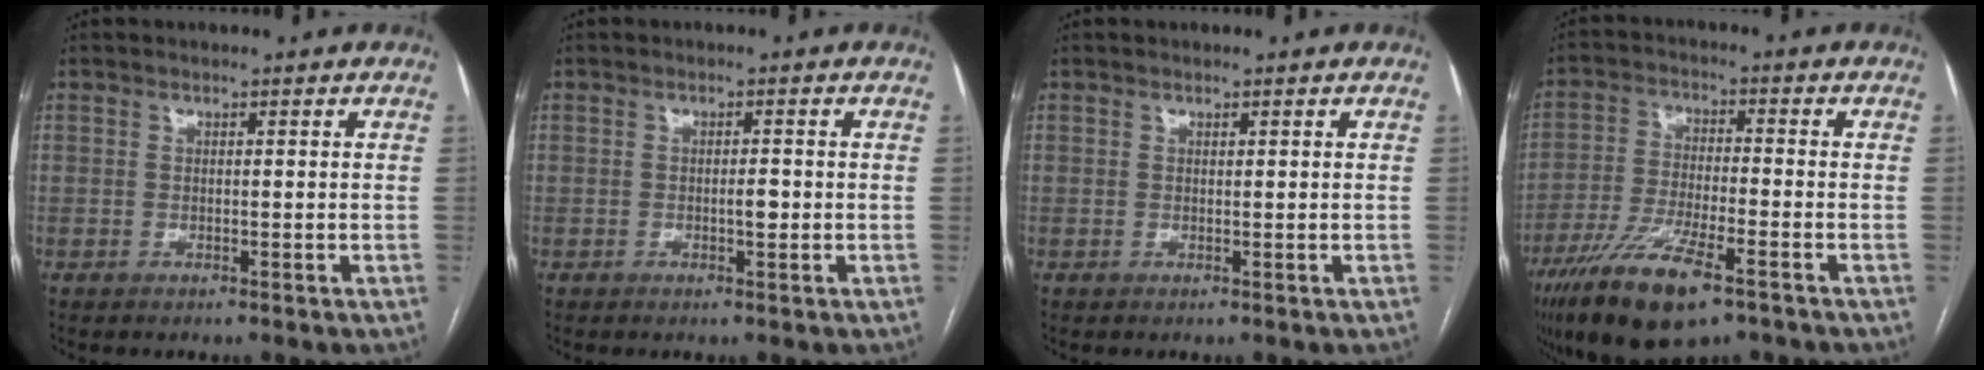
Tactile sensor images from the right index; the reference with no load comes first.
{"total": 1.7, "force": [-0.3, 0.4, 1.6], "torque": [-0.024, 0.001, -0.006]}
{"total": 0.0}
{"total": 13.2, "force": [-8.1, 3.0, 10.0], "torque": [-0.192, -0.025, -0.141]}